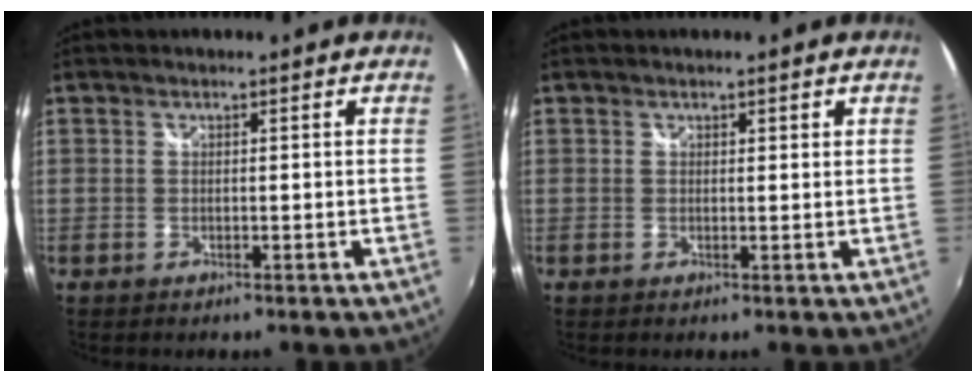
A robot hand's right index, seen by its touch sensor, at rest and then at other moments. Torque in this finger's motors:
{"motor_torque": [-0.12, 0.22, 0.10, 0.00]}